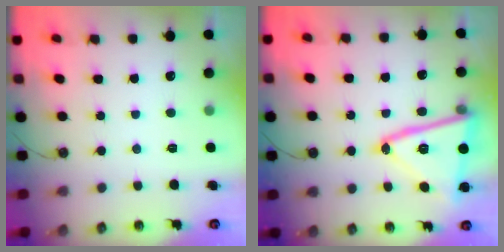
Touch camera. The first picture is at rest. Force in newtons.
{"total": 19.9, "press": 19.8, "slide": 1.5}